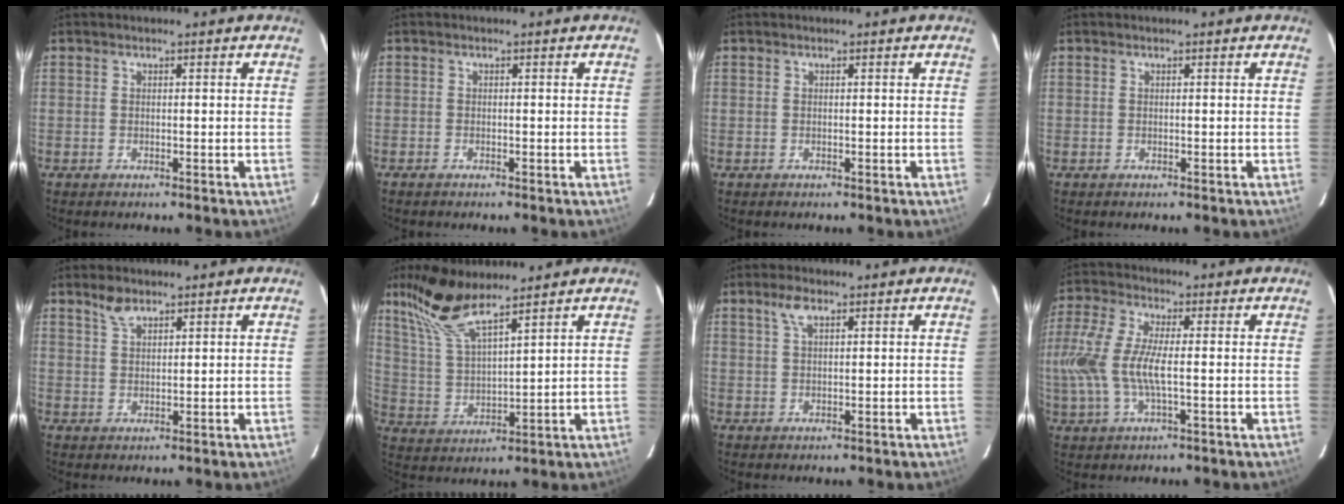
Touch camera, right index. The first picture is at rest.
{"total": 0.7, "force": [-0.6, 0.3, 0.1], "torque": [-0.006, -0.001, -0.014]}
{"total": 0.0}
{"total": 0.0}
{"total": 3.1, "force": [2.4, 1.3, 1.5], "torque": [-0.027, 0.005, 0.046]}
{"total": 11.4, "force": [8.8, 2.6, 6.8], "torque": [-0.143, 0.013, 0.185]}
{"total": 2.9, "force": [1.7, 1.1, 2.1], "torque": [-0.042, 0.007, 0.032]}
{"total": 11.8, "force": [-0.8, 3.6, 11.2], "torque": [-0.244, 0.001, -0.016]}